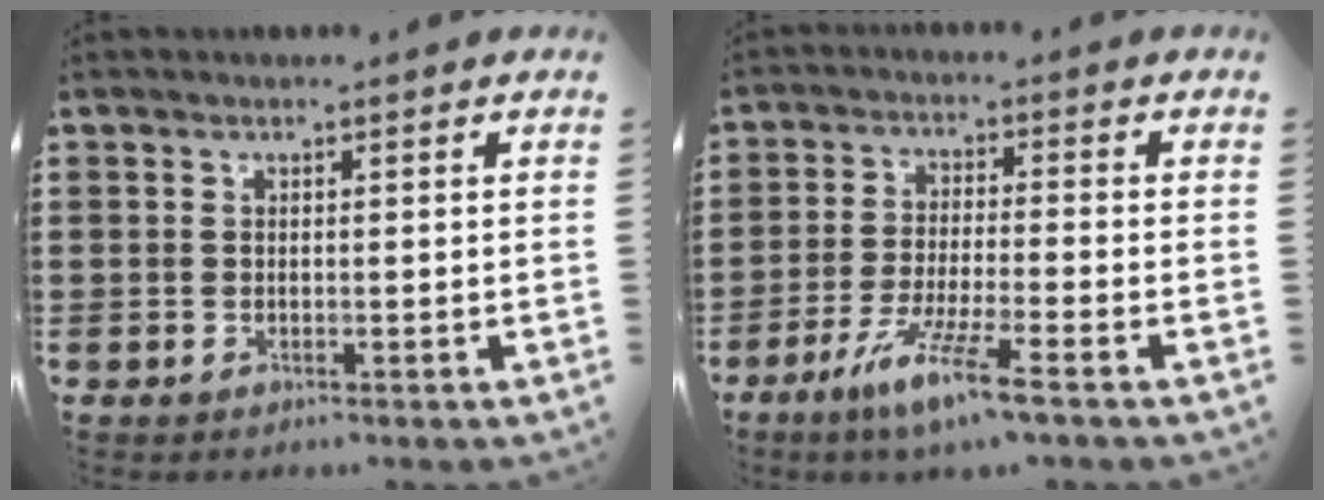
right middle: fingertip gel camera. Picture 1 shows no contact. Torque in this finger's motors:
{"motor_torque": [1.92, -0.22, 0.79, 0.14]}